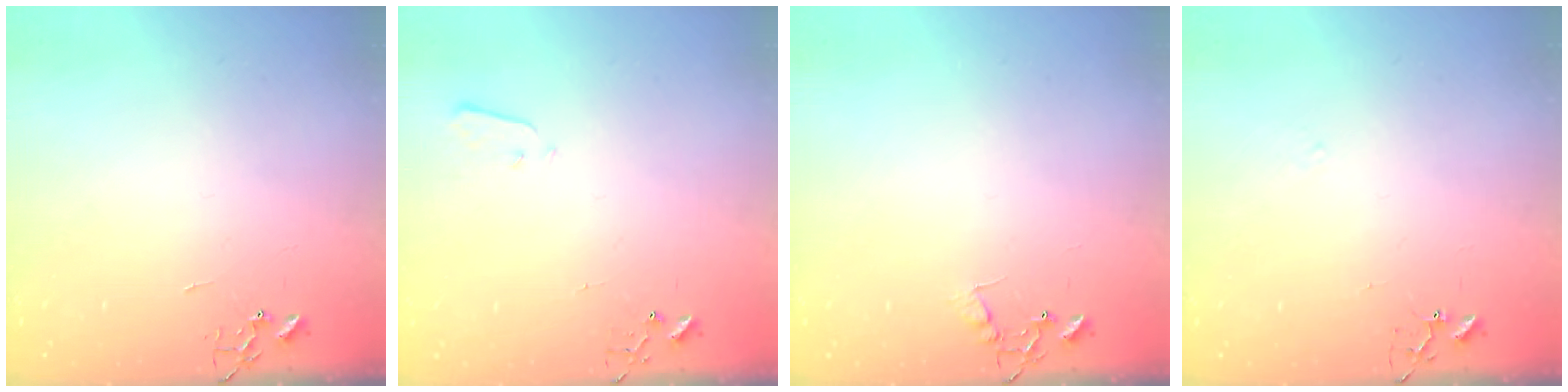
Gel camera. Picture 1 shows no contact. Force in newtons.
{"total": 1.9, "press": 1.9, "slide": 0.4}
{"total": 7.5, "press": 7.5, "slide": 0.4}
{"total": 5.7, "press": 5.6, "slide": 0.7}